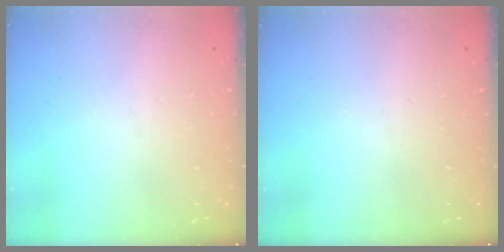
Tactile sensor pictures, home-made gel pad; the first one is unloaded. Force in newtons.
{"total": 0.0}